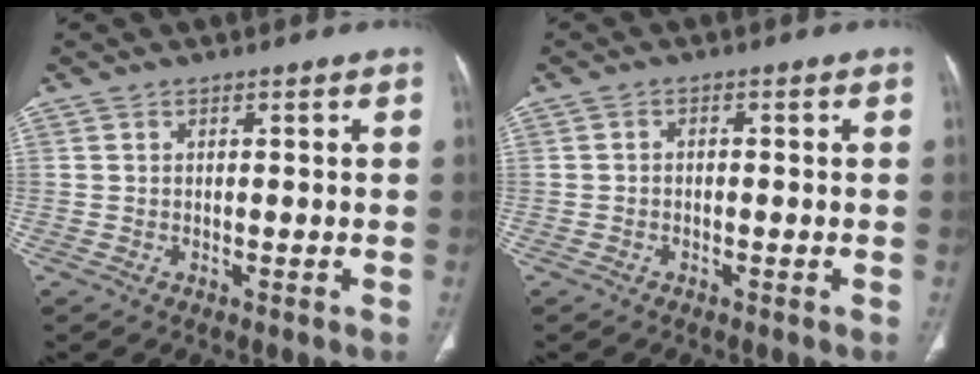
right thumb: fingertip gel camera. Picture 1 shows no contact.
{"total": 0.9, "force": [-0.3, 0.6, 0.6], "torque": [-0.005, 0.004, -0.008]}